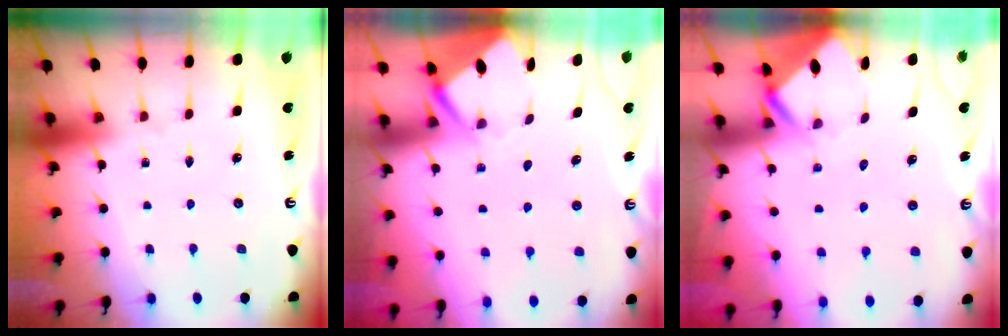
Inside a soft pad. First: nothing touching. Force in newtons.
{"total": 3.9, "press": 3.9, "slide": 0.3}
{"total": 3.4, "press": 3.4, "slide": 0.3}